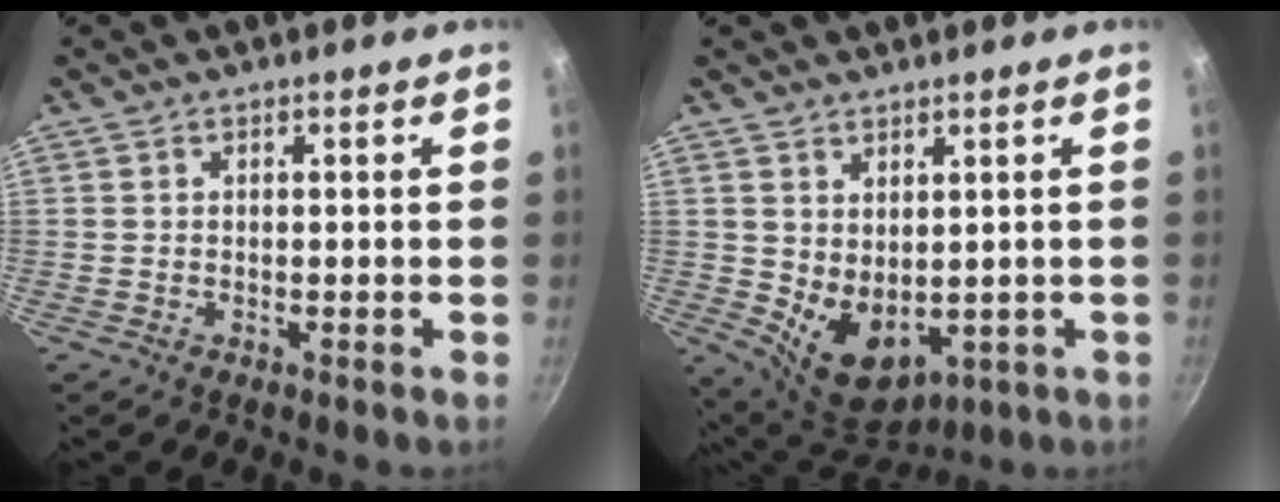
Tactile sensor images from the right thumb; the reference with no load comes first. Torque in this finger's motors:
{"motor_torque": [-0.40, 0.69, 0.71, 0.64, 0.06]}